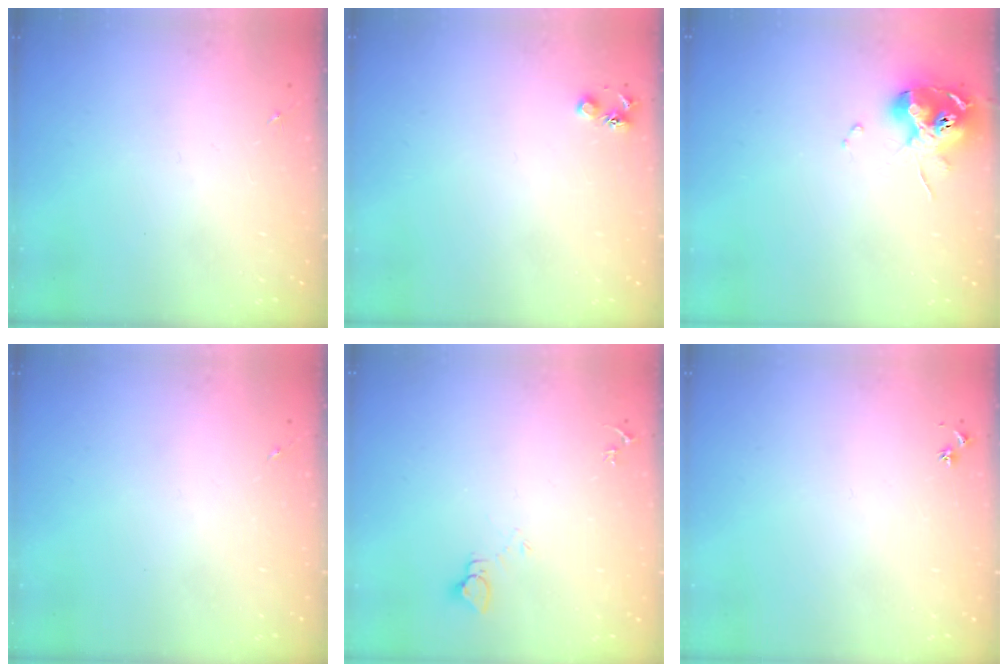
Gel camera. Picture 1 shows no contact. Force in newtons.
{"total": 4.5, "press": 4.5, "slide": 0.6}
{"total": 11.0, "press": 10.9, "slide": 1.3}
{"total": 0.0}
{"total": 3.7, "press": 3.7, "slide": 0.3}
{"total": 3.0, "press": 2.9, "slide": 0.3}